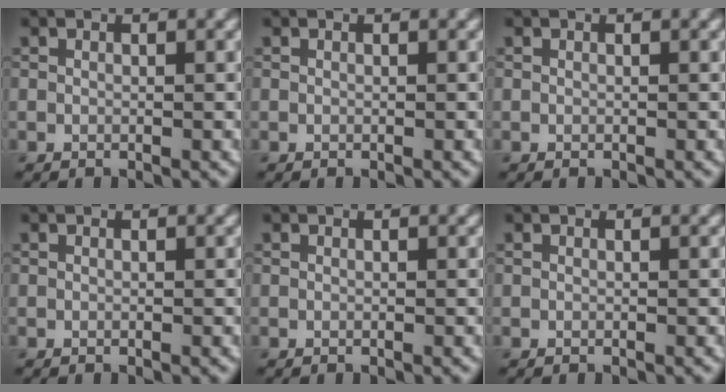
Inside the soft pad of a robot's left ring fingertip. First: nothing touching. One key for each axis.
{"total": 0.0}
{"total": 0.0}
{"total": 0.0}
{"total": 0.0}
{"total": 0.0}